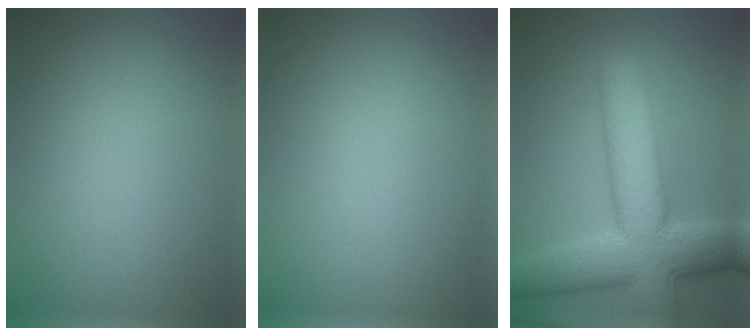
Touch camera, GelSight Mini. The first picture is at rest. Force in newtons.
{"total": 0.0}
{"total": 11.0, "press": 11.0, "slide": 0.5}